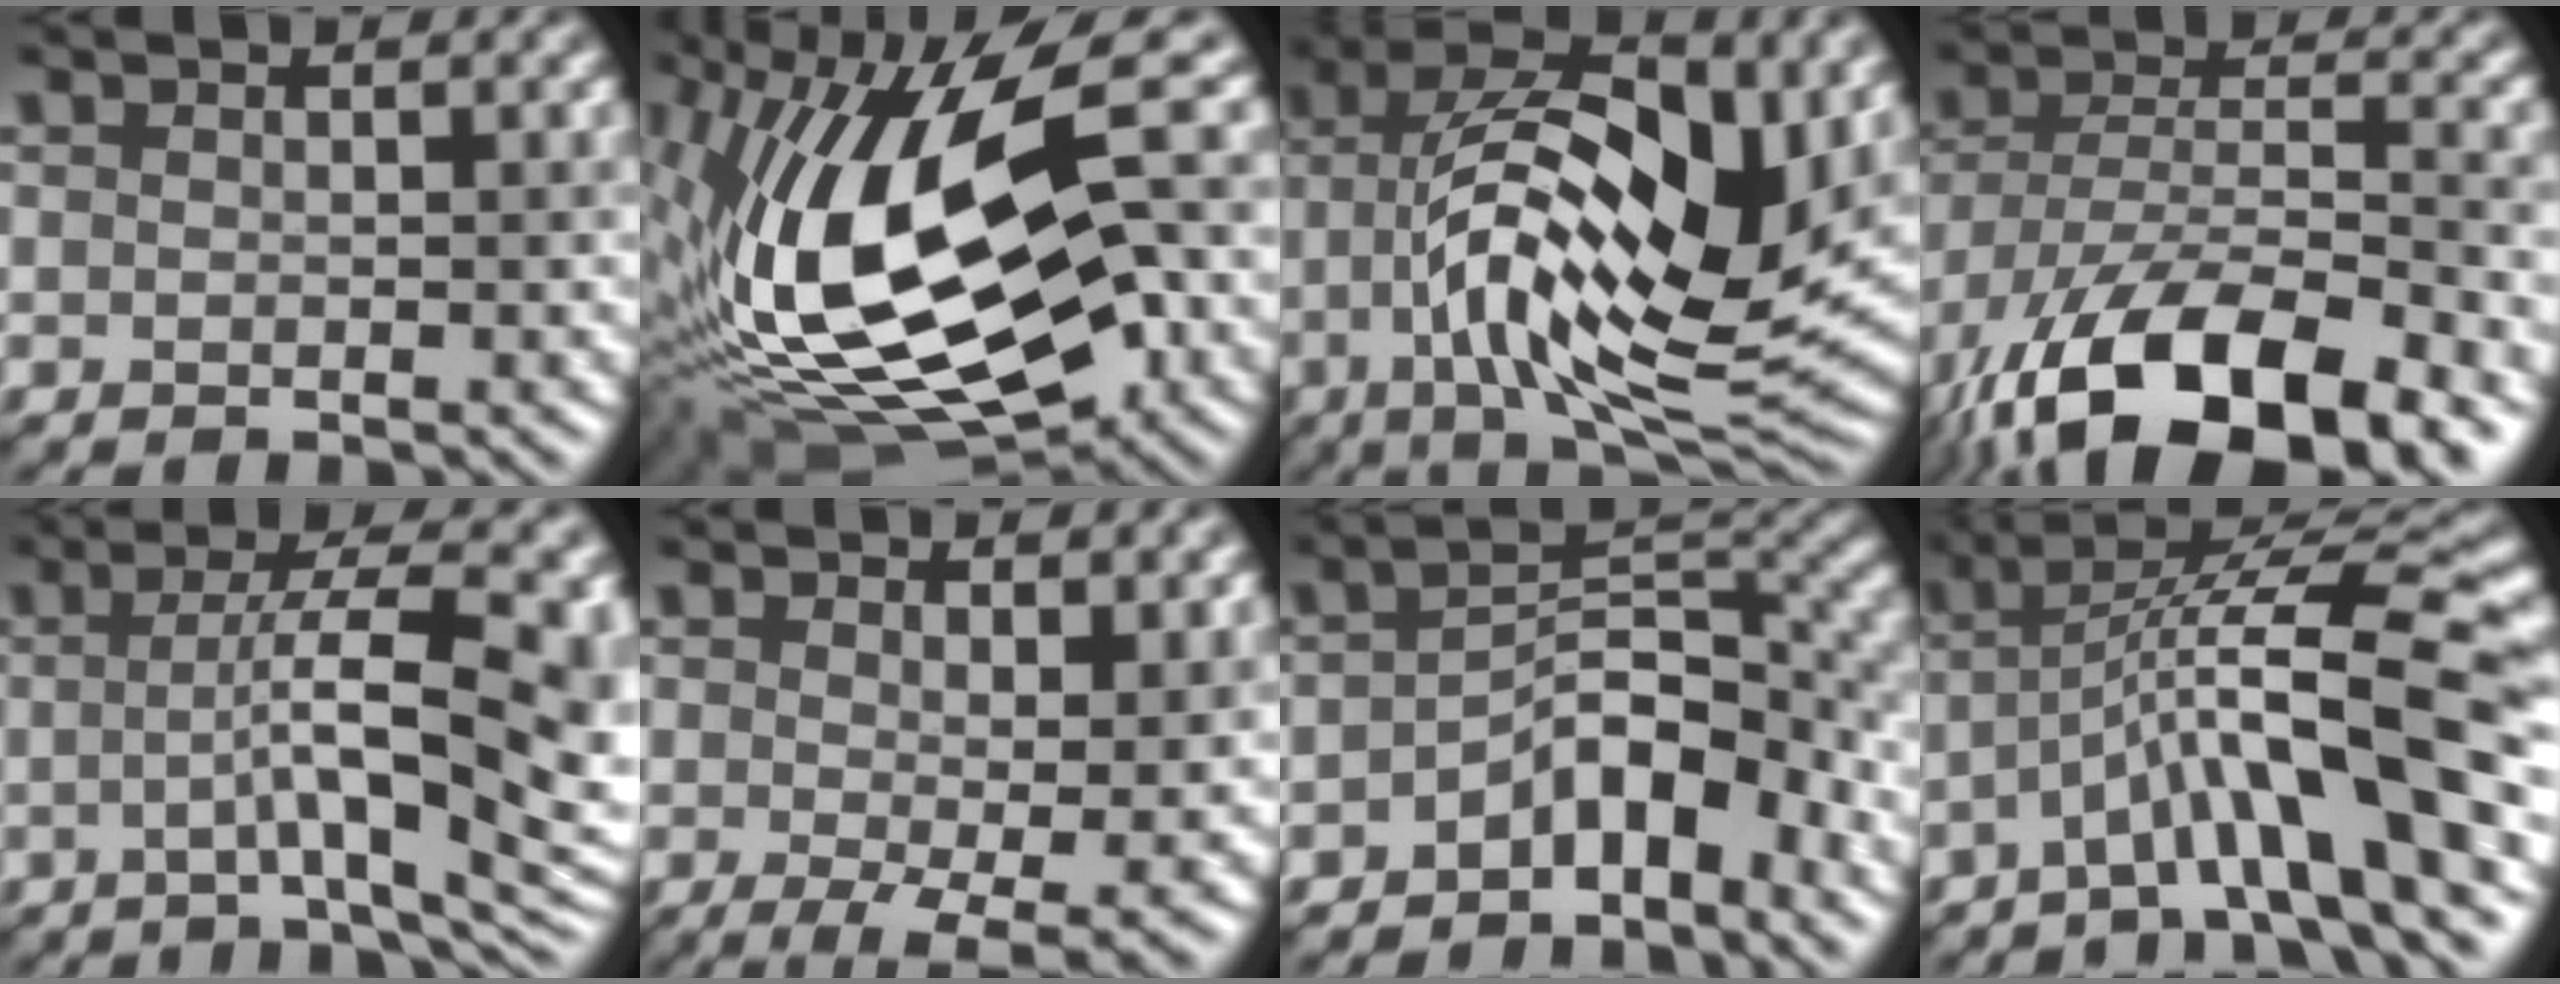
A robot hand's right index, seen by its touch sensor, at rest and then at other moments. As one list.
[{"total": 18.1, "force": [-0.1, 9.3, 15.5], "torque": [-0.302, -0.015, 0.005]}, {"total": 14.7, "force": [0.3, 5.7, 13.5], "torque": [-0.237, 0.002, 0.000]}, {"total": 15.6, "force": [-9.4, 6.6, 10.5], "torque": [-0.217, -0.031, -0.155]}, {"total": 10.9, "force": [-0.3, 2.7, 10.6], "torque": [-0.140, 0.007, -0.007]}, {"total": 6.2, "force": [-0.3, 1.9, 5.9], "torque": [-0.094, -0.024, 0.004]}, {"total": 5.2, "force": [-2.6, 2.5, 3.8], "torque": [-0.052, 0.018, -0.049]}, {"total": 9.3, "force": [-2.6, 1.6, 8.8], "torque": [-0.133, 0.021, -0.050]}]